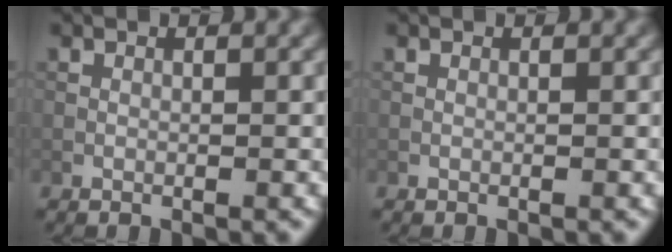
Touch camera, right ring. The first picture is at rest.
{"total": 0.0}